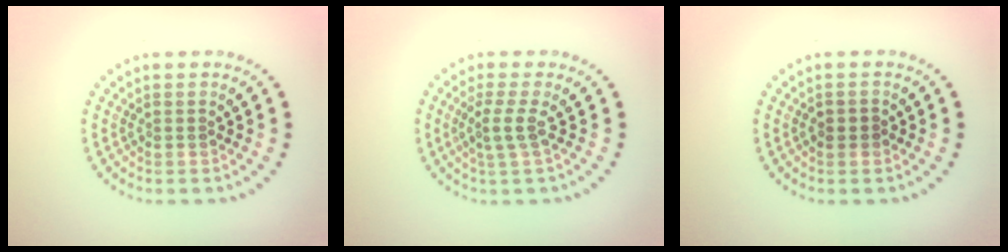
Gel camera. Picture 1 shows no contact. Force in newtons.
{"total": 2.1, "press": 1.6, "slide": 1.4}
{"total": 1.2, "press": 1.1, "slide": 0.4}